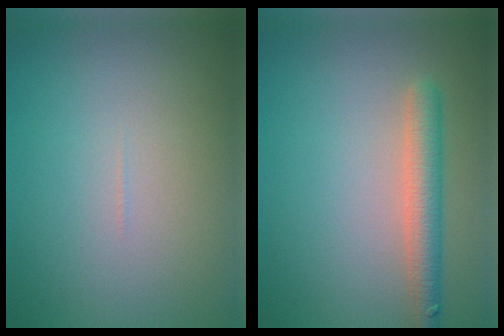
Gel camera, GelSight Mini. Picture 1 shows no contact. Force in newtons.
{"total": 3.3, "press": 3.3, "slide": 0.2}